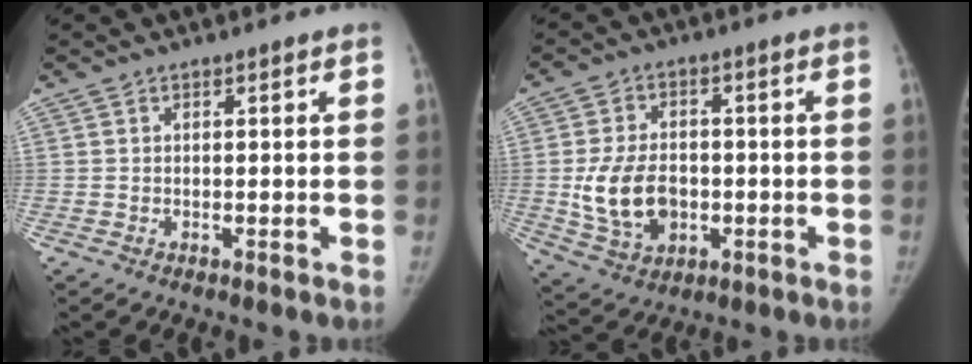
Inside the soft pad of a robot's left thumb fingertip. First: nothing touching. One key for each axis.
{"total": 11.3, "fx": -1.4, "fy": 8.0, "fz": 7.9, "tx": -0.128, "ty": 0.003, "tz": -0.013}